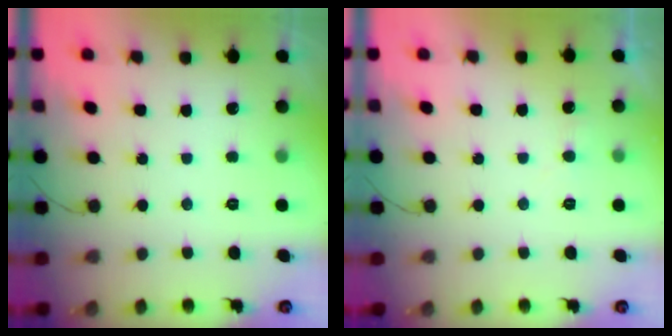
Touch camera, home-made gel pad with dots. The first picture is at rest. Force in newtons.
{"total": 3.5, "press": 3.5, "slide": 0.4}